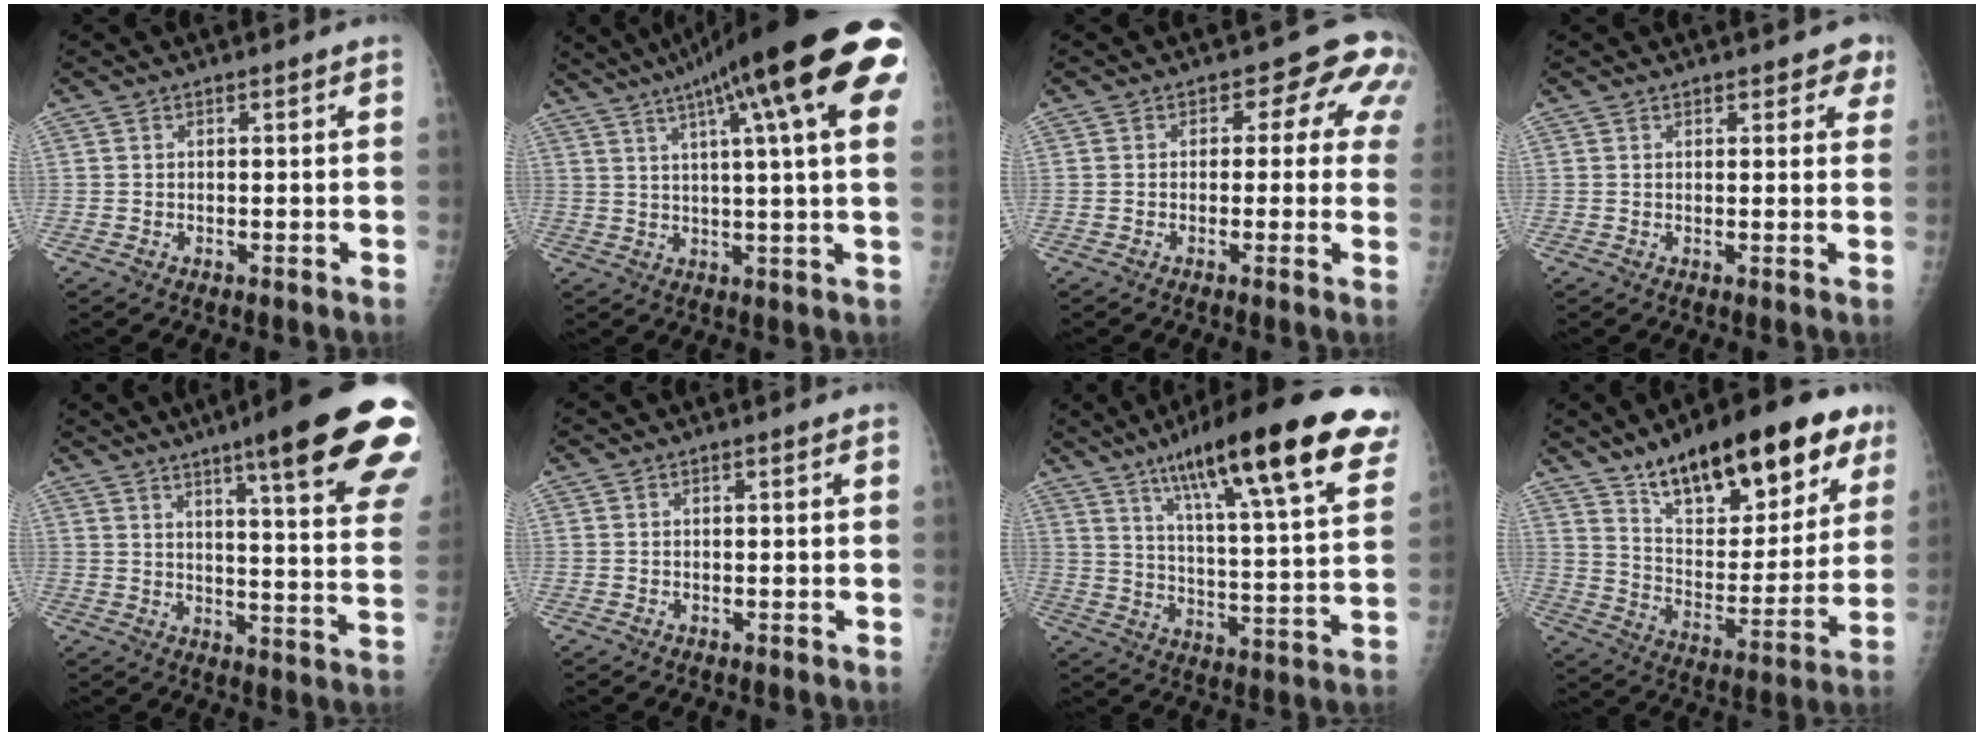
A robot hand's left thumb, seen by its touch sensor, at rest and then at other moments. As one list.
[{"total": 24.4, "force": [11.2, 3.8, 21.4], "torque": [-0.288, 0.015, 0.148]}, {"total": 7.4, "force": [2.0, 4.7, 5.3], "torque": [-0.008, 0.006, 0.007]}, {"total": 3.6, "force": [2.5, 1.8, 1.8], "torque": [0.011, -0.008, 0.027]}, {"total": 24.5, "force": [15.2, 2.9, 19.0], "torque": [-0.218, -0.061, 0.193]}, {"total": 0.0}, {"total": 27.5, "force": [16.2, 4.7, 21.7], "torque": [-0.312, -0.035, 0.242]}, {"total": 25.9, "force": [16.0, 10.1, 17.7], "torque": [-0.222, -0.048, 0.252]}]